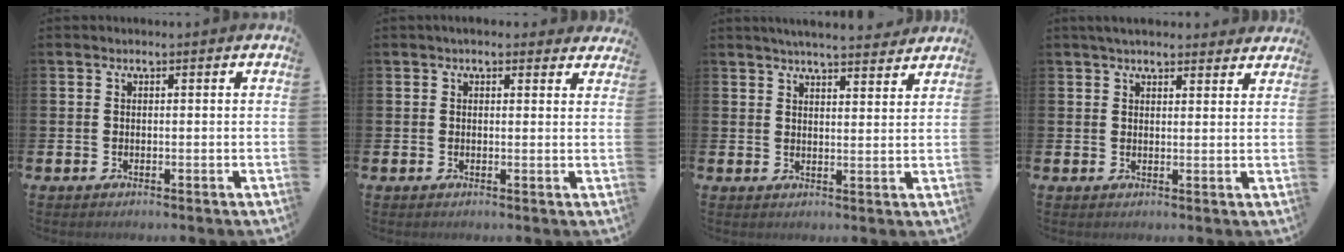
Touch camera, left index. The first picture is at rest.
{"total": 2.1, "force": [1.9, 0.7, 0.3], "torque": [-0.001, -0.004, 0.033]}
{"total": 4.9, "force": [4.8, 0.1, 1.0], "torque": [-0.016, -0.026, 0.083]}
{"total": 3.5, "force": [3.3, 0.9, 0.8], "torque": [-0.022, -0.009, 0.061]}